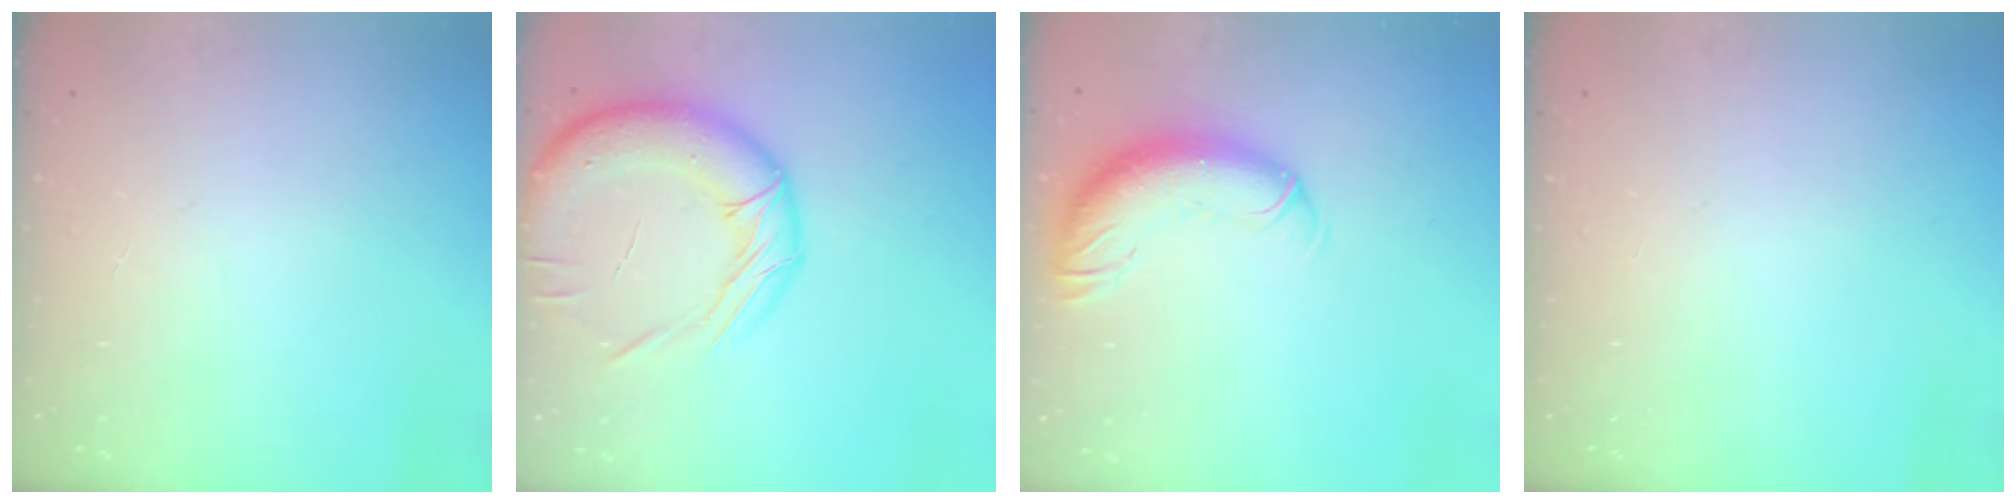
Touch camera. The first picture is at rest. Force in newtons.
{"total": 20.3, "press": 19.9, "slide": 4.2}
{"total": 13.1, "press": 12.8, "slide": 2.9}
{"total": 0.0}